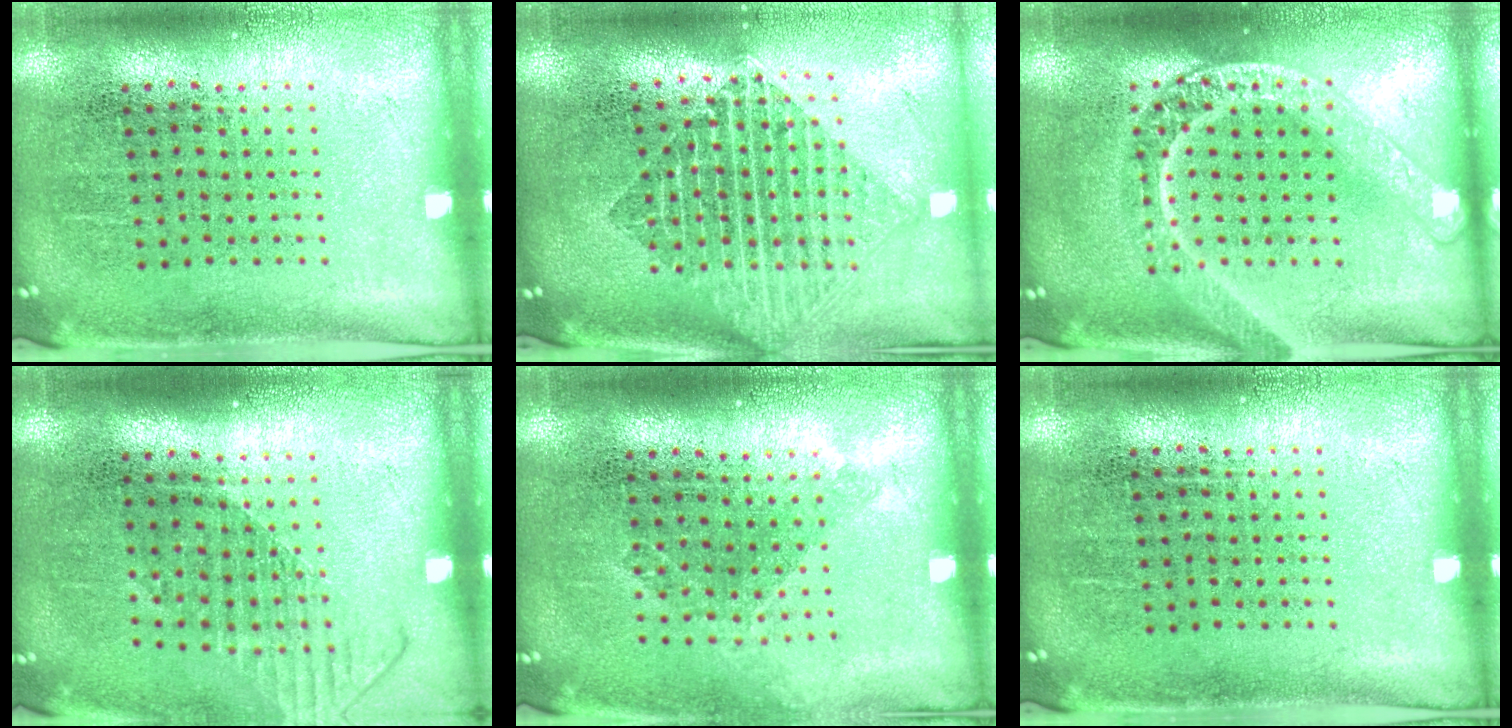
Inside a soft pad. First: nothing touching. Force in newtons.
{"total": 2.2, "press": 1.7, "slide": 1.3}
{"total": 3.4, "press": 3.4, "slide": 0.3}
{"total": 1.6, "press": 1.2, "slide": 1.0}
{"total": 1.0, "press": 0.9, "slide": 0.5}
{"total": 0.0}